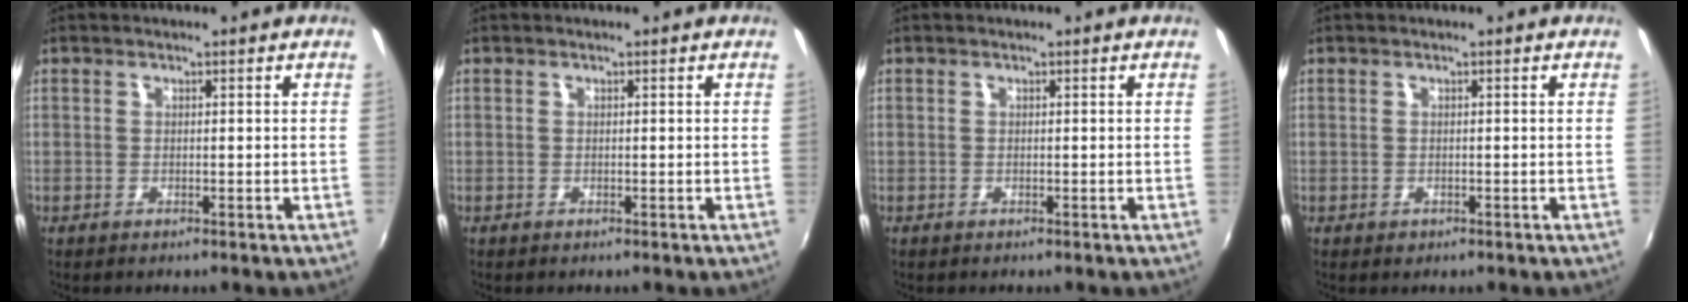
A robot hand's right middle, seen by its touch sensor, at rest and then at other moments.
{"total": 0.0}
{"total": 0.0}
{"total": 0.6, "force": [-0.3, 0.5, 0.1], "torque": [0.000, -0.004, -0.005]}